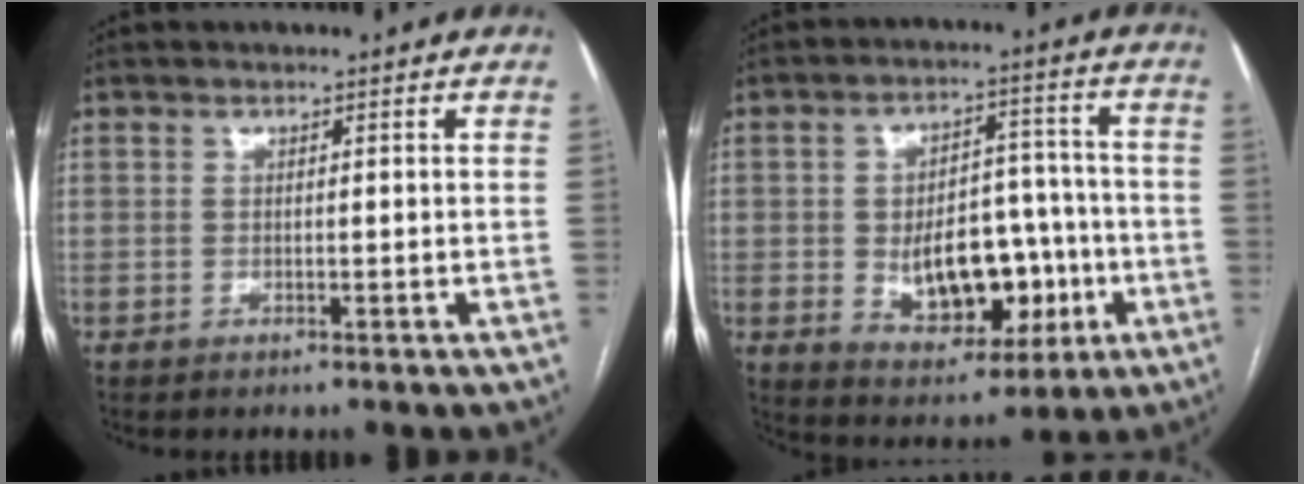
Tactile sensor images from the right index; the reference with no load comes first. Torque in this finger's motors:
{"motor_torque": [0.42, -0.18, 0.44, 0.12]}